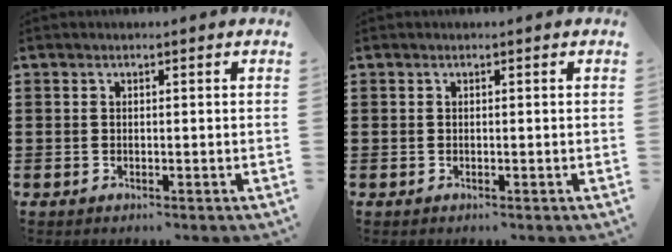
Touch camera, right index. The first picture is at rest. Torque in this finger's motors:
{"motor_torque": [0.33, 0.32, 0.00, 0.00]}